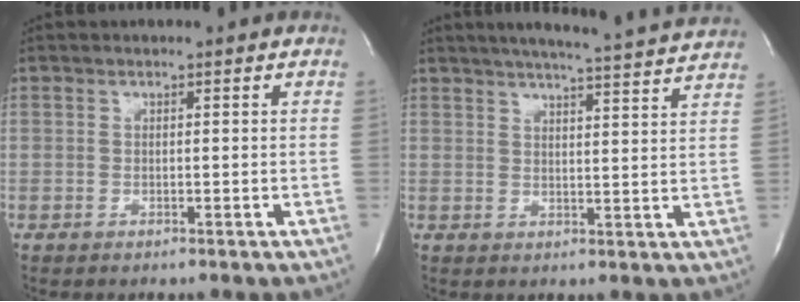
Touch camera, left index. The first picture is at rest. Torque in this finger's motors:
{"motor_torque": [0.08, -0.30, 0.07, 0.00]}